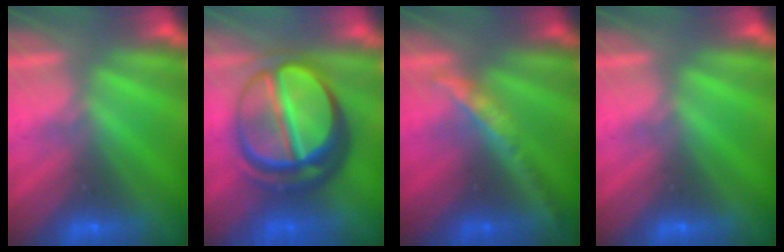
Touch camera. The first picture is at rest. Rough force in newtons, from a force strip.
{"total": 7.5}
{"total": 2.4}
{"total": 0.0}